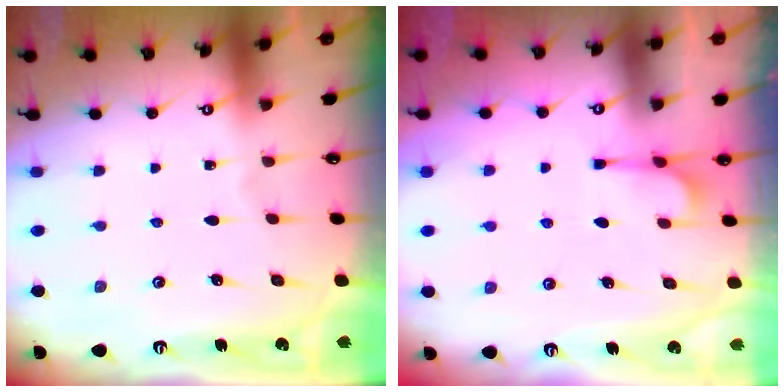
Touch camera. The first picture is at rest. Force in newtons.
{"total": 2.5, "press": 2.2, "slide": 1.2}